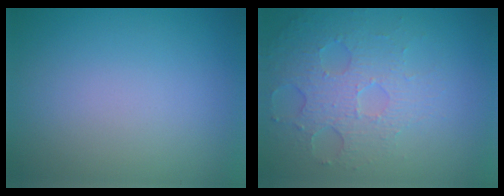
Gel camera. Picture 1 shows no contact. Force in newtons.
{"total": 5.0, "press": 3.4, "slide": 3.7}